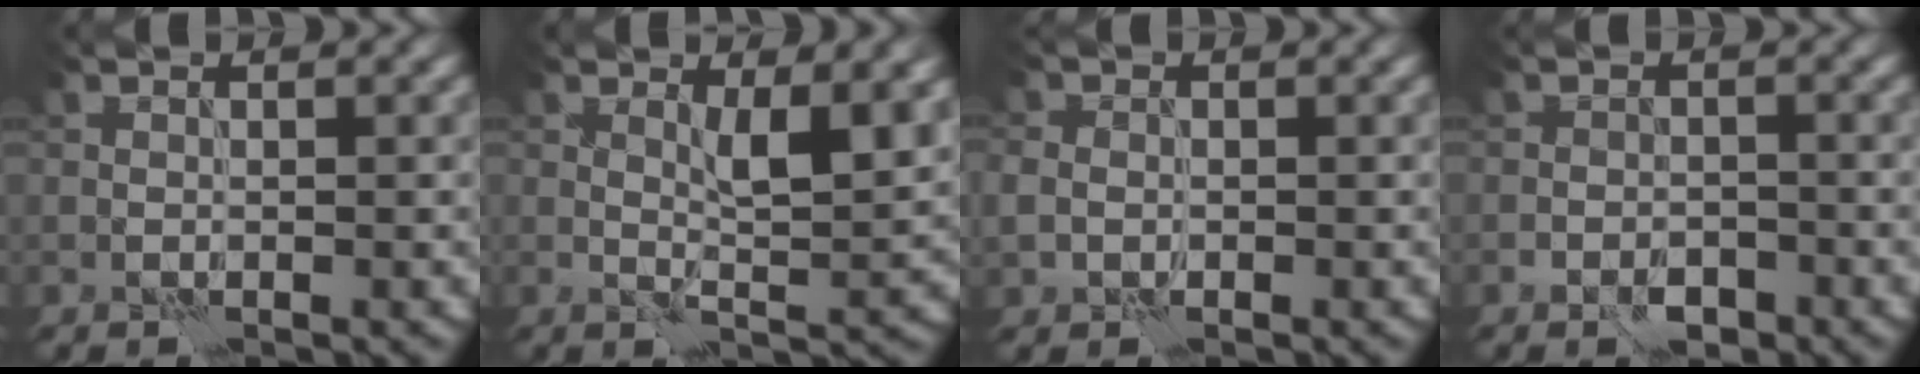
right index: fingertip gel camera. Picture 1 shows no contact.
{"total": 3.8, "force": [1.1, 0.8, 3.6], "torque": [-0.060, -0.005, 0.021]}
{"total": 2.0, "force": [-0.2, 1.8, 0.9], "torque": [-0.013, -0.001, -0.004]}
{"total": 2.1, "force": [-1.5, 1.2, 1.0], "torque": [-0.013, 0.002, -0.026]}